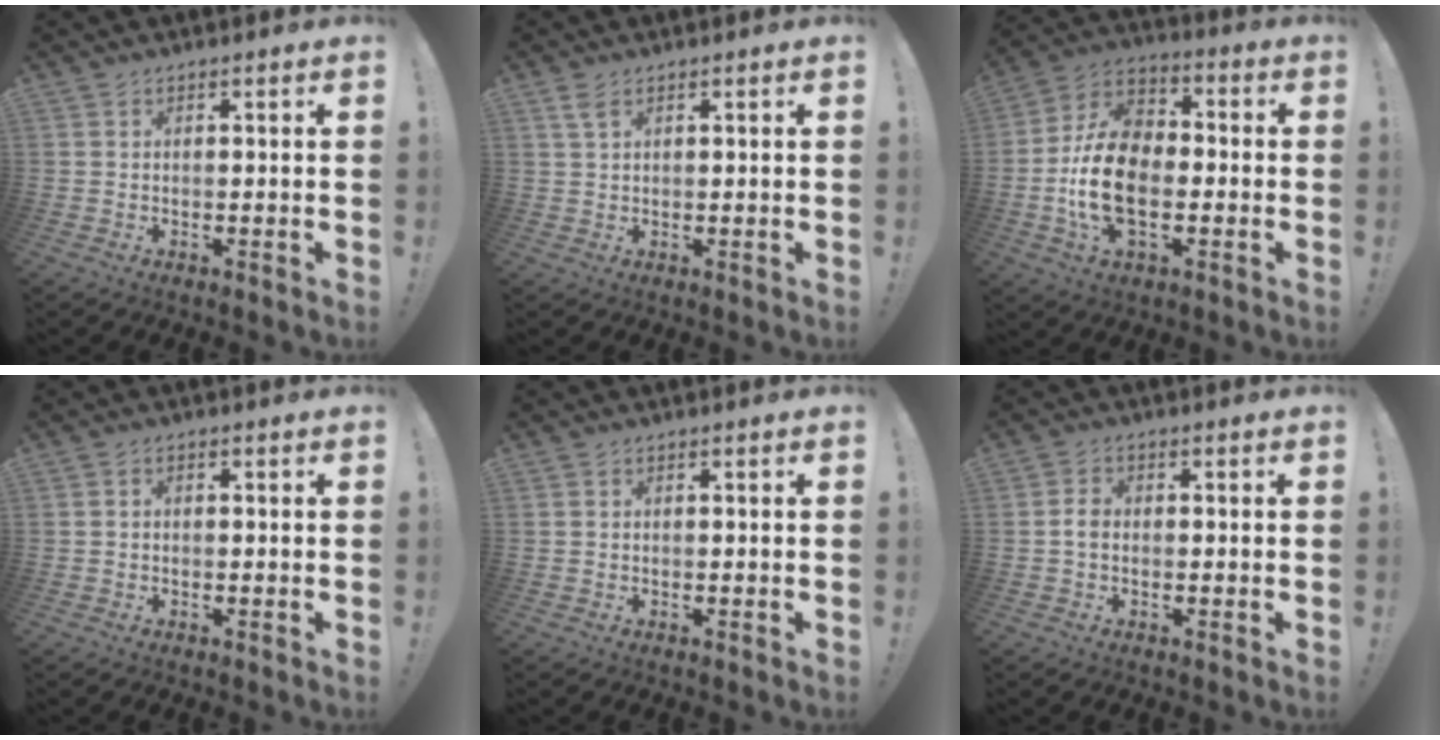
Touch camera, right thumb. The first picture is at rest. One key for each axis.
{"total": 3.1, "fx": 1.7, "fy": 1.3, "fz": 2.2, "tx": -0.041, "ty": -0.001, "tz": 0.032}
{"total": 17.9, "fx": -3.8, "fy": 11.6, "fz": 13.1, "tx": -0.248, "ty": 0.021, "tz": -0.064}
{"total": 0.9, "fx": -0.5, "fy": 0.6, "fz": 0.5, "tx": -0.013, "ty": 0.005, "tz": -0.009}
{"total": 0.0}
{"total": 2.7, "fx": -0.6, "fy": 1.7, "fz": 1.9, "tx": -0.037, "ty": 0.010, "tz": -0.011}